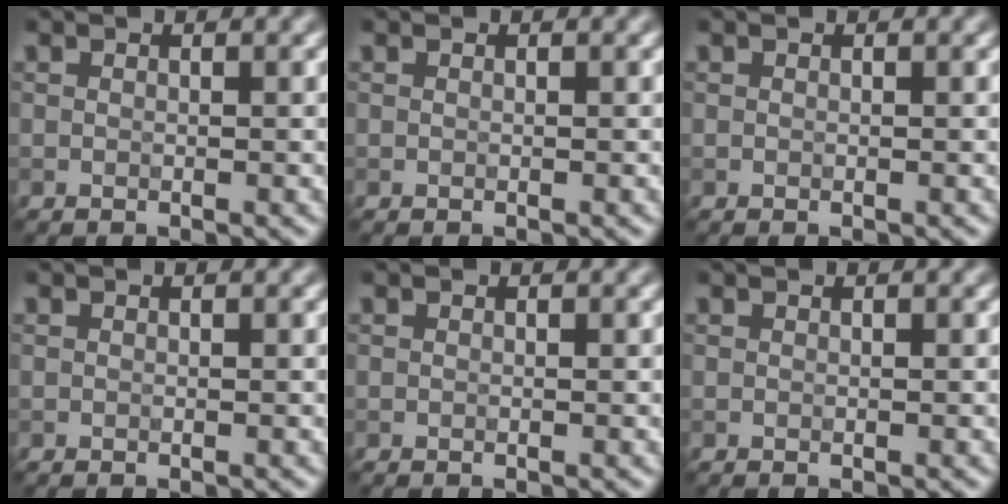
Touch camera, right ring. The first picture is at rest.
{"total": 0.0}
{"total": 0.0}
{"total": 0.0}
{"total": 0.0}
{"total": 0.0}